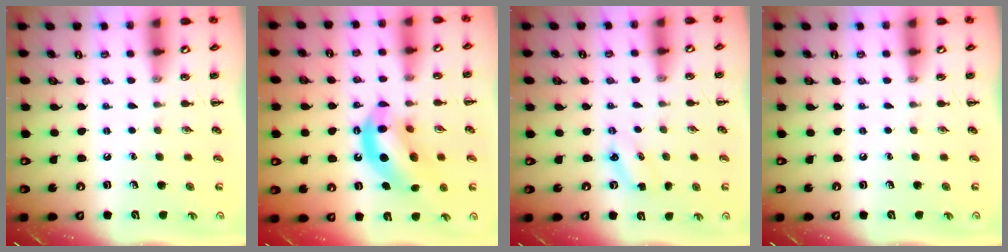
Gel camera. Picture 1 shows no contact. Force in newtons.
{"total": 13.3, "press": 12.9, "slide": 3.4}
{"total": 2.9, "press": 2.8, "slide": 0.7}
{"total": 0.0}